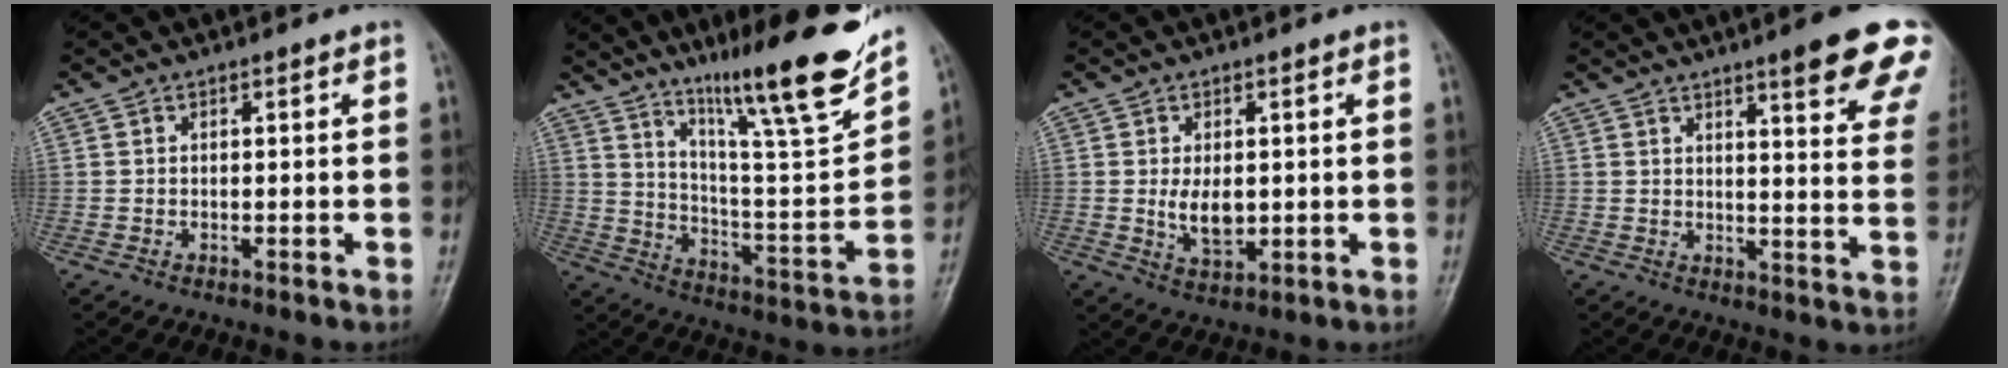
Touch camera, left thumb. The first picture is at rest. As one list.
[{"total": 21.4, "force": [14.9, 2.3, 15.2], "torque": [-0.203, -0.078, 0.248]}, {"total": 5.5, "force": [0.2, 3.3, 4.4], "torque": [-0.065, -0.011, 0.013]}, {"total": 15.4, "force": [10.3, 2.5, 11.2], "torque": [-0.112, -0.045, 0.117]}]